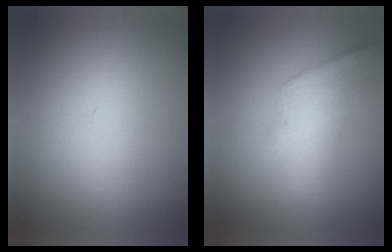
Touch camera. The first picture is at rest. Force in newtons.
{"total": 2.2}